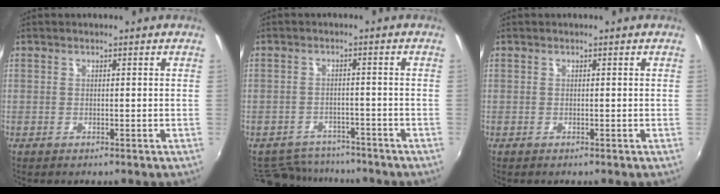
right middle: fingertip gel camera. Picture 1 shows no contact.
{"total": 10.3, "force": [-9.2, 4.2, 2.4], "torque": [-0.069, 0.009, -0.133]}
{"total": 0.0}